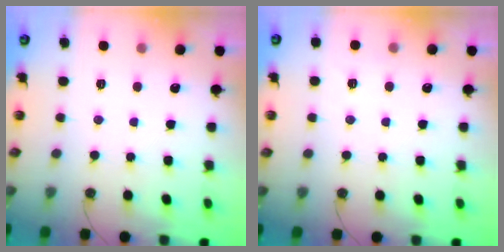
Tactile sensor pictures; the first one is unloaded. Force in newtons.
{"total": 3.6, "press": 2.8, "slide": 2.4}